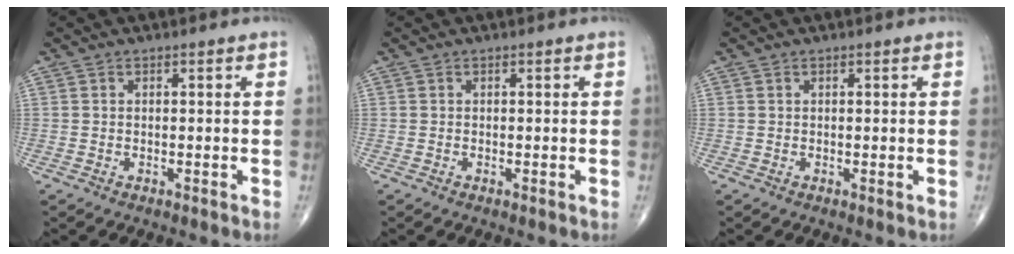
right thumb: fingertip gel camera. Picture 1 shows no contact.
{"total": 0.0}
{"total": 0.0}